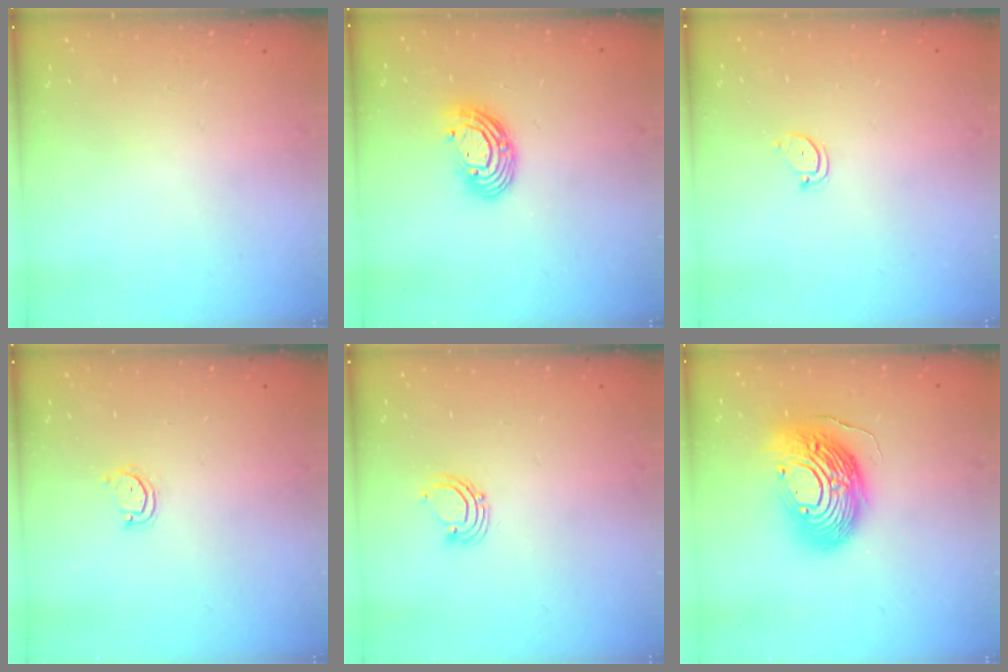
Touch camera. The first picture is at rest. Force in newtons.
{"total": 10.1, "press": 10.0, "slide": 1.1}
{"total": 2.4, "press": 2.4, "slide": 0.2}
{"total": 2.9, "press": 2.9, "slide": 0.3}
{"total": 2.9, "press": 2.9, "slide": 0.2}
{"total": 18.8, "press": 18.6, "slide": 2.8}